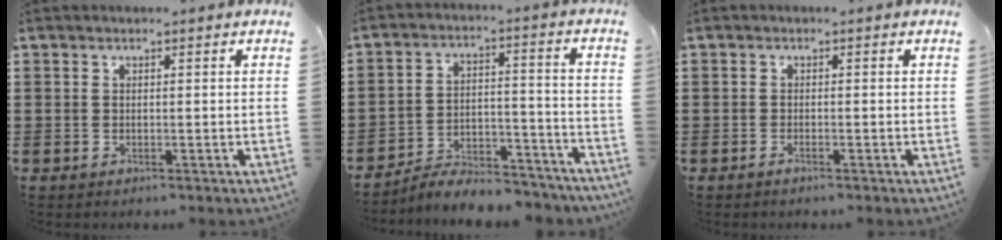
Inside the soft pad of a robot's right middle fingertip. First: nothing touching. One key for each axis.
{"total": 5.7, "fx": -5.5, "fy": 0.8, "fz": 1.3, "tx": -0.015, "ty": 0.012, "tz": -0.104}
{"total": 0.7, "fx": -0.5, "fy": 0.0, "fz": 0.5, "tx": -0.009, "ty": -0.003, "tz": -0.009}